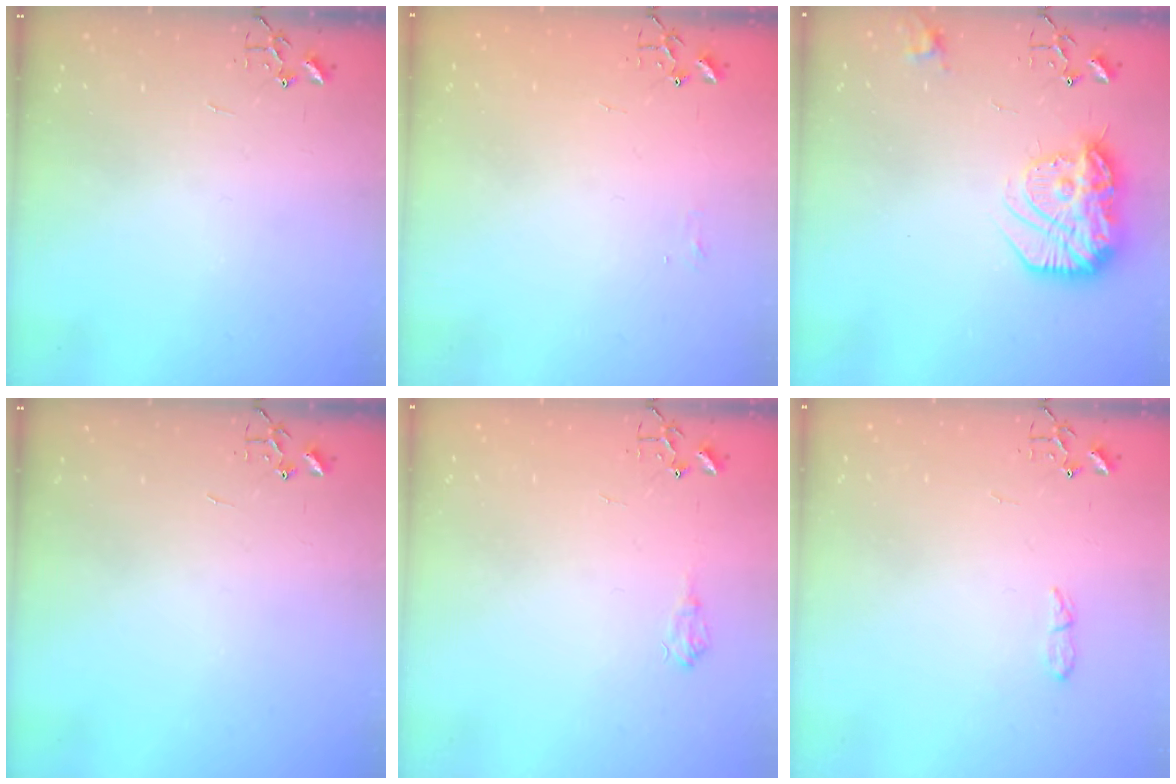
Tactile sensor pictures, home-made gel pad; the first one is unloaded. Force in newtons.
{"total": 3.9, "press": 3.9, "slide": 0.6}
{"total": 22.2, "press": 22.1, "slide": 1.5}
{"total": 0.0}
{"total": 7.0, "press": 6.9, "slide": 0.9}
{"total": 4.6, "press": 4.6, "slide": 0.5}